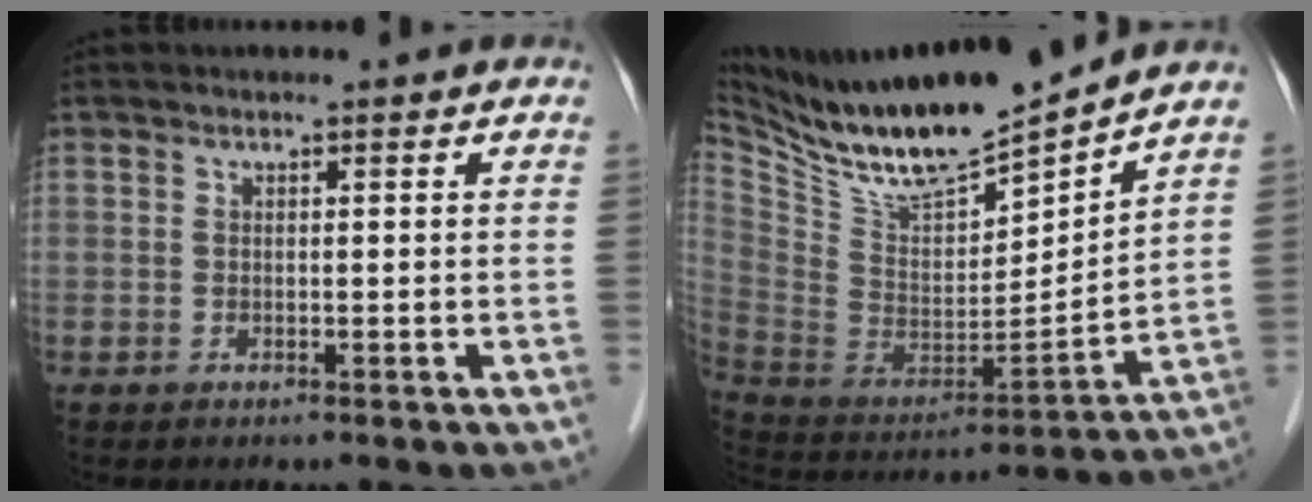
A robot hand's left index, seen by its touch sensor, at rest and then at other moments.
{"total": 18.1, "force": [16.0, 1.6, 8.2], "torque": [-0.164, -0.015, 0.301]}